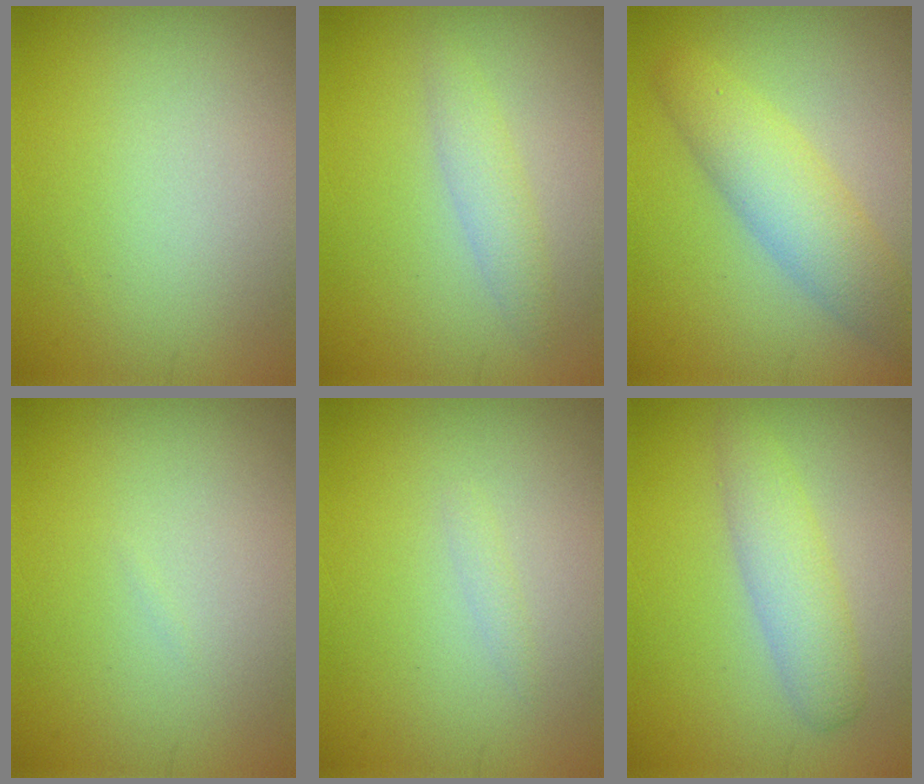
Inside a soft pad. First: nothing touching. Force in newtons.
{"total": 1.8, "press": 1.8, "slide": 0.0}
{"total": 4.5, "press": 4.5, "slide": 0.1}
{"total": 0.0}
{"total": 0.6, "press": 0.6, "slide": 0.0}
{"total": 3.1, "press": 3.1, "slide": 0.1}